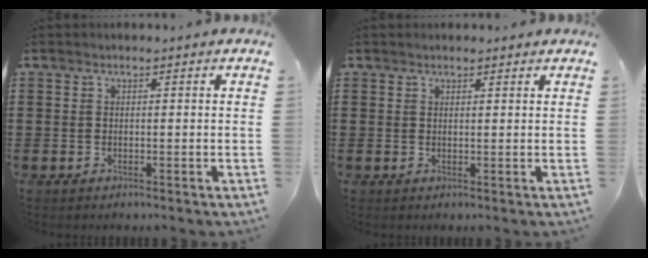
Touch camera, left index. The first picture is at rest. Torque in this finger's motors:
{"motor_torque": [2.14, 0.00, 0.13, -0.01]}